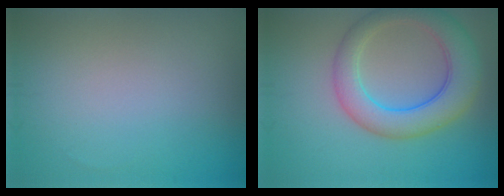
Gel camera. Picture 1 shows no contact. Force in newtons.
{"total": 6.3, "press": 6.2, "slide": 0.3}